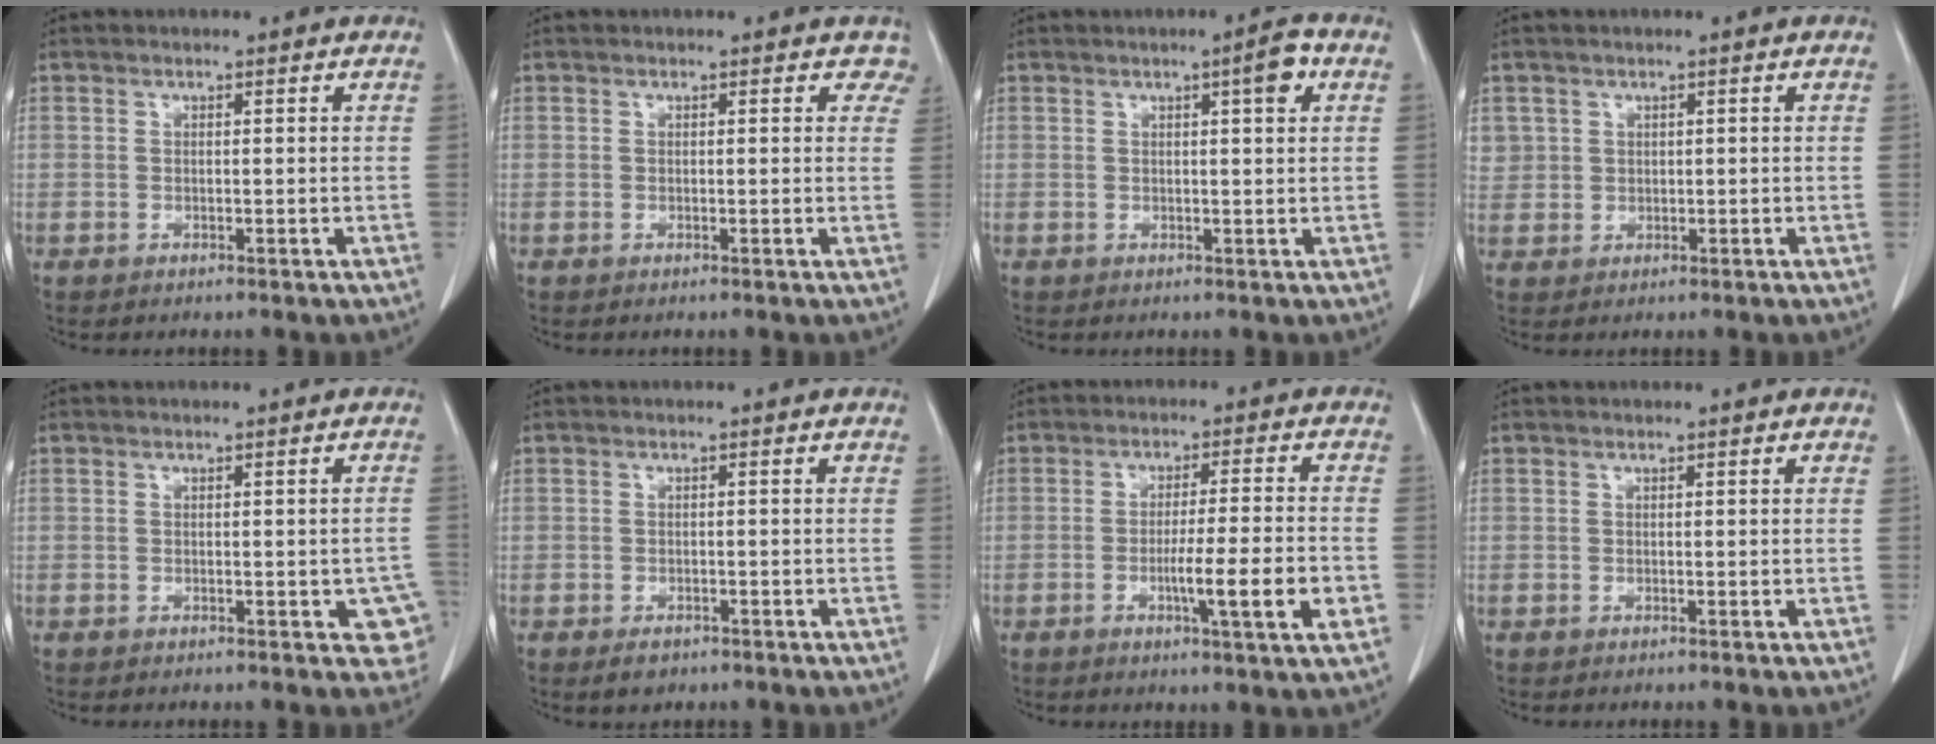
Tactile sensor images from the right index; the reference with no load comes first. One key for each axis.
{"total": 2.1, "fx": 1.6, "fy": 1.4, "fz": 0.1, "tx": 0.022, "ty": -0.004, "tz": -0.002}
{"total": 3.5, "fx": 1.4, "fy": 0.3, "fz": 3.1, "tx": -0.043, "ty": 0.004, "tz": 0.019}
{"total": 2.6, "fx": 1.0, "fy": 2.4, "fz": 0.2, "tx": 0.012, "ty": 0.005, "tz": 0.019}
{"total": 4.6, "fx": -1.4, "fy": 1.9, "fz": 4.0, "tx": -0.024, "ty": 0.004, "tz": -0.015}
{"total": 2.1, "fx": -1.4, "fy": 1.3, "fz": 1.0, "tx": -0.015, "ty": 0.000, "tz": -0.012}
{"total": 9.4, "fx": -2.7, "fy": -0.3, "fz": 9.0, "tx": -0.139, "ty": -0.014, "tz": -0.045}
{"total": 0.0}